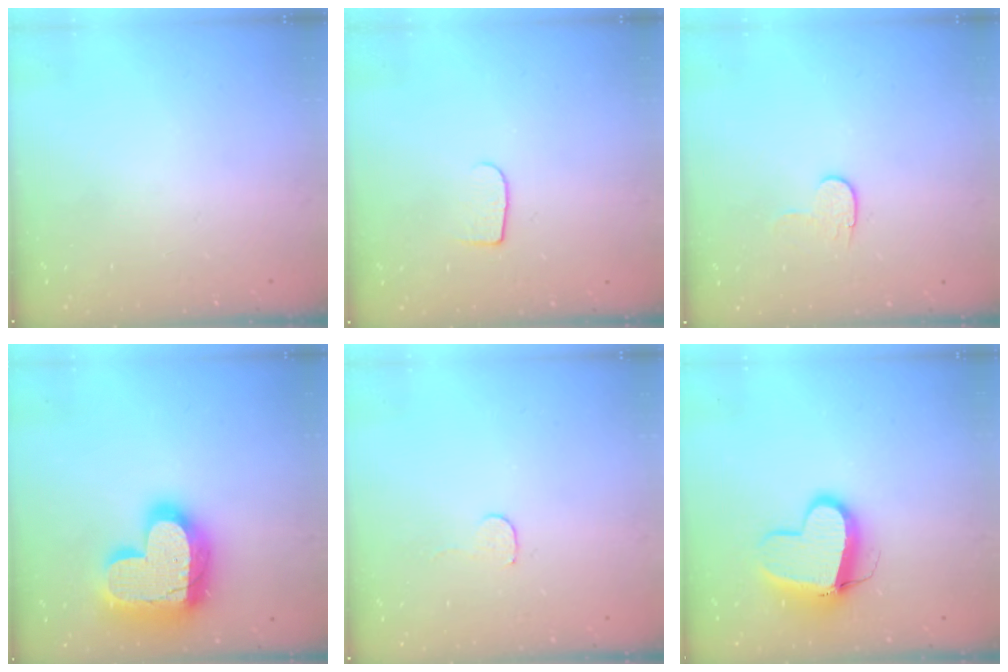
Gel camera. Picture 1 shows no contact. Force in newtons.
{"total": 5.8, "press": 5.8, "slide": 0.7}
{"total": 6.2, "press": 6.2, "slide": 0.5}
{"total": 23.4, "press": 23.3, "slide": 1.7}
{"total": 3.5, "press": 3.5, "slide": 0.3}
{"total": 11.6, "press": 11.6, "slide": 1.2}